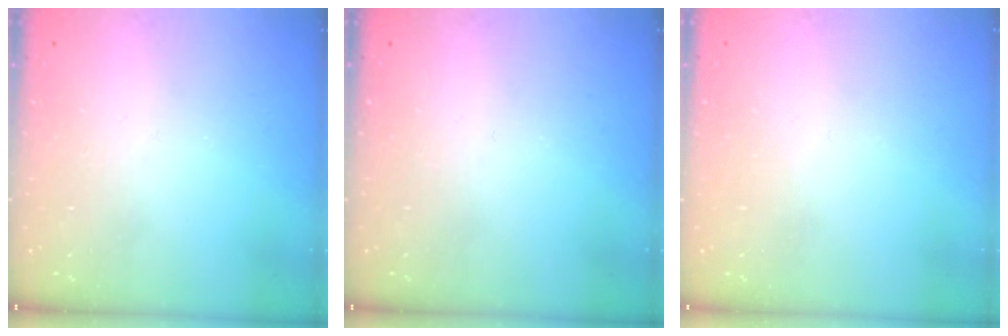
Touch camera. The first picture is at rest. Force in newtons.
{"total": 0.0}
{"total": 0.7, "press": 0.7, "slide": 0.1}